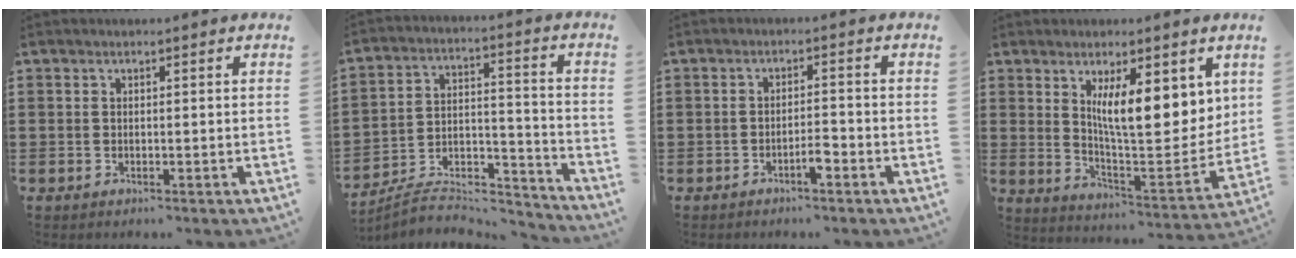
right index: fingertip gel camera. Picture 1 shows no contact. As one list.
[{"total": 6.7, "force": [-6.2, 1.6, 1.9], "torque": [-0.033, 0.003, -0.121]}, {"total": 2.6, "force": [-1.6, 0.5, 2.0], "torque": [-0.037, 0.005, -0.030]}, {"total": 10.4, "force": [4.4, 2.9, 8.9], "torque": [-0.147, -0.028, 0.072]}]